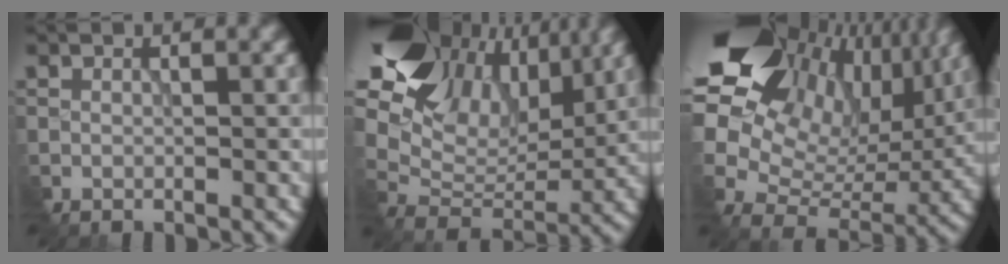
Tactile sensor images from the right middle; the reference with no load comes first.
{"total": 12.4, "force": [7.3, 7.5, 6.7], "torque": [-0.137, 0.028, 0.119]}
{"total": 16.8, "force": [8.9, 10.8, 9.3], "torque": [-0.191, 0.047, 0.152]}